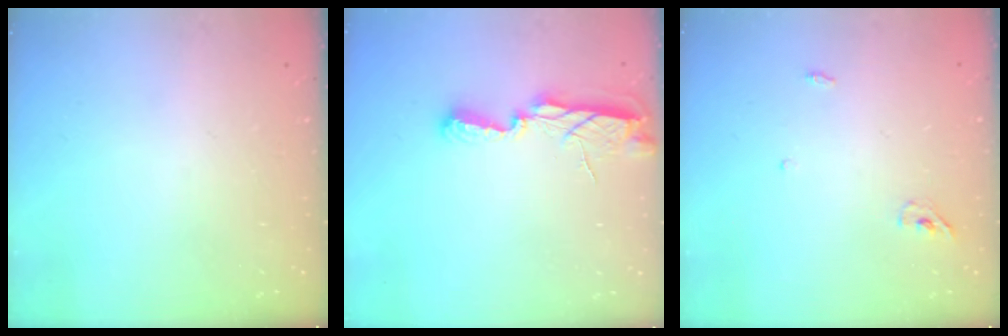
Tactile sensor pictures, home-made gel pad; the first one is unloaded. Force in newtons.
{"total": 7.3, "press": 7.3, "slide": 0.5}
{"total": 3.7, "press": 3.6, "slide": 1.0}